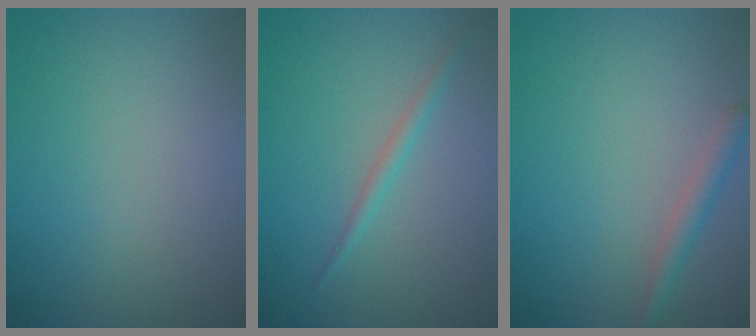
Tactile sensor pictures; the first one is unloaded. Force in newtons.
{"total": 1.2, "press": 1.2, "slide": 0.1}
{"total": 1.7, "press": 1.7, "slide": 0.1}